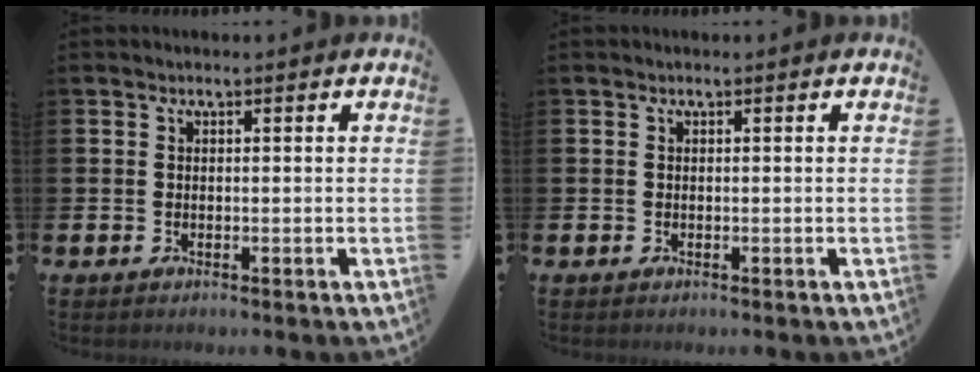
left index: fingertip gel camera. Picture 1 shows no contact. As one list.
[{"total": 0.0}]